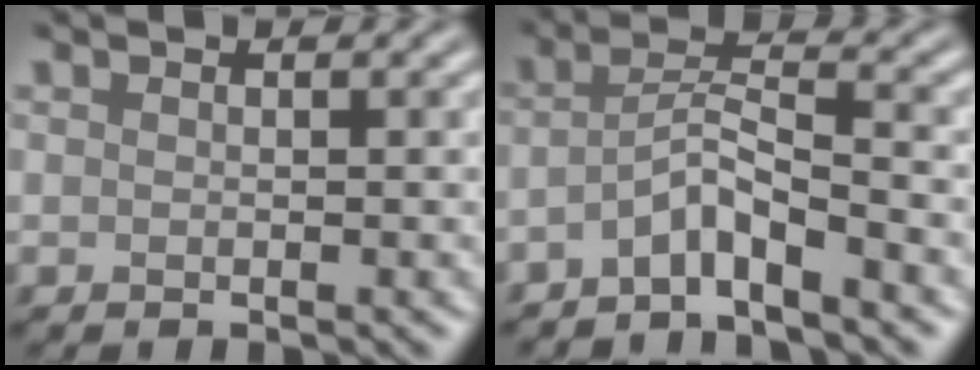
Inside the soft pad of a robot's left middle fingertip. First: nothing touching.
{"total": 3.5, "force": [-2.4, 0.4, 2.5], "torque": [-0.048, 0.010, -0.058]}